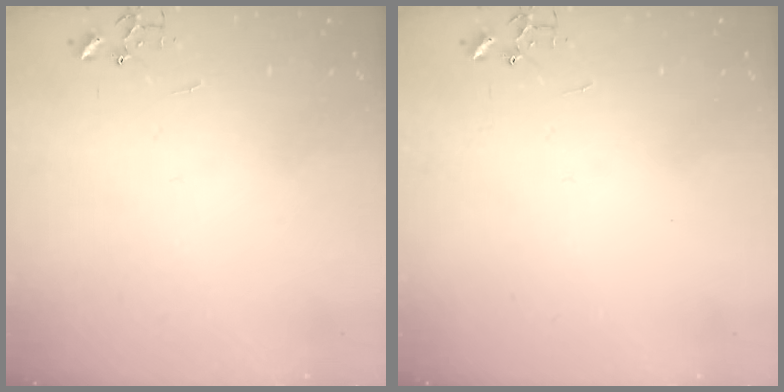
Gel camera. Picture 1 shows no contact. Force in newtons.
{"total": 0.0}